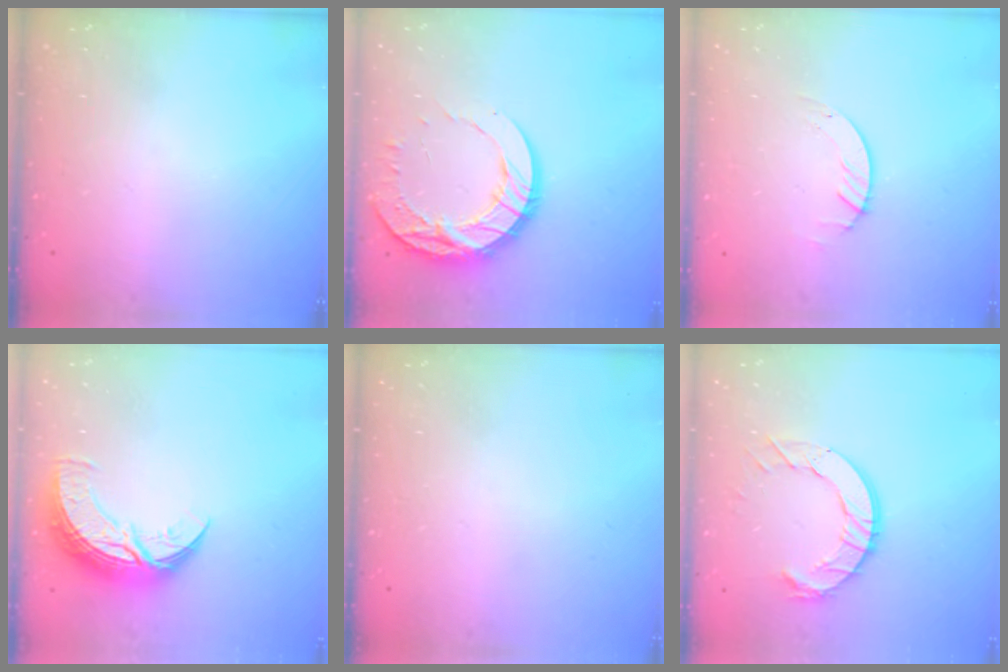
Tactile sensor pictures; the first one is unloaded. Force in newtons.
{"total": 17.2, "press": 17.1, "slide": 1.5}
{"total": 1.4, "press": 1.4, "slide": 0.2}
{"total": 12.7, "press": 12.6, "slide": 0.6}
{"total": 0.0}
{"total": 11.0, "press": 10.9, "slide": 1.1}